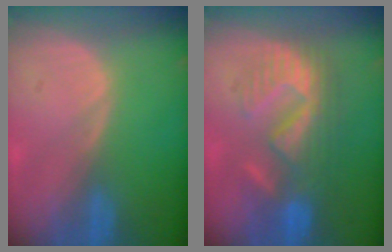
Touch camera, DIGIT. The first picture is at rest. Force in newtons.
{"total": 8.8, "press": 8.7, "slide": 1.4}